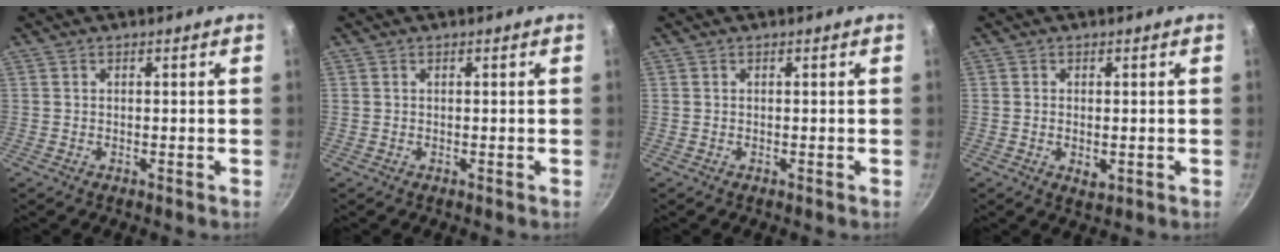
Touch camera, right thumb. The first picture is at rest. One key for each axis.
{"total": 0.0}
{"total": 0.0}
{"total": 2.5, "fx": -0.3, "fy": 1.5, "fz": 2.0, "tx": -0.032, "ty": -0.007, "tz": -0.003}